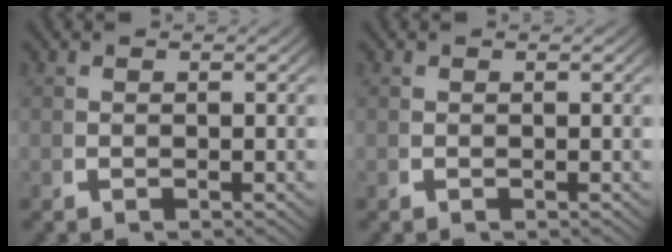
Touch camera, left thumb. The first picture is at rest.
{"total": 0.0}